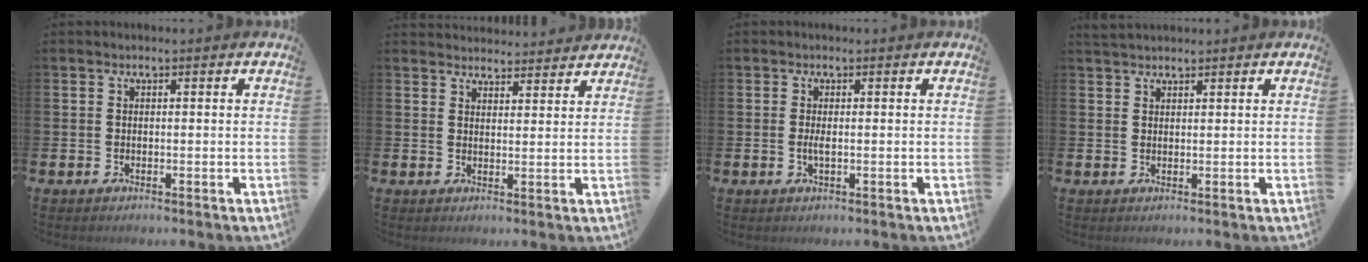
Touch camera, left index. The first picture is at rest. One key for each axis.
{"total": 3.5, "fx": 3.5, "fy": 0.5, "fz": -0.2, "tx": -0.003, "ty": -0.017, "tz": 0.064}
{"total": 1.3, "fx": -0.1, "fy": 0.3, "fz": 1.2, "tx": -0.024, "ty": 0.001, "tz": -0.002}
{"total": 2.1, "fx": 2.0, "fy": 0.6, "fz": 0.3, "tx": 0.000, "ty": -0.003, "tz": 0.036}